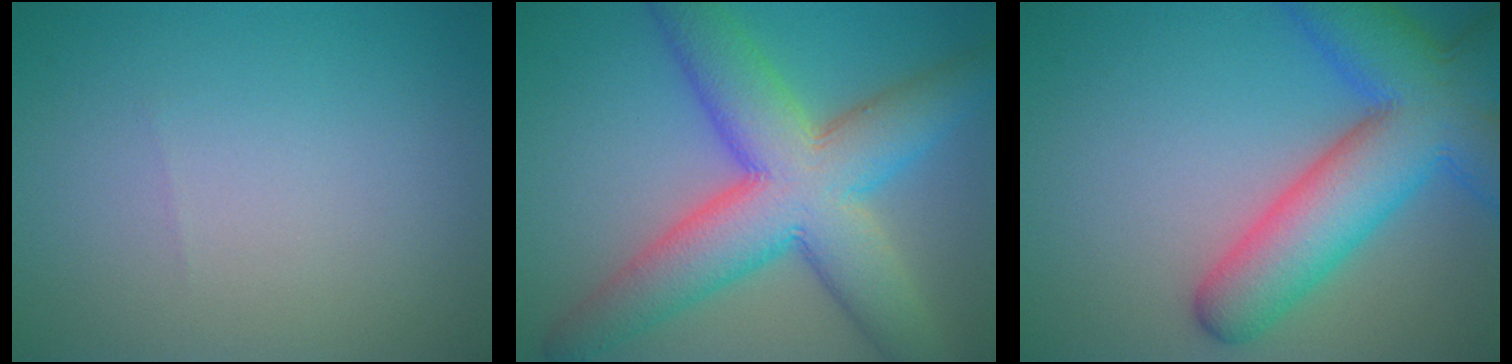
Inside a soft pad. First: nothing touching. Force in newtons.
{"total": 11.2, "press": 11.2, "slide": 0.2}
{"total": 10.2, "press": 10.2, "slide": 0.4}